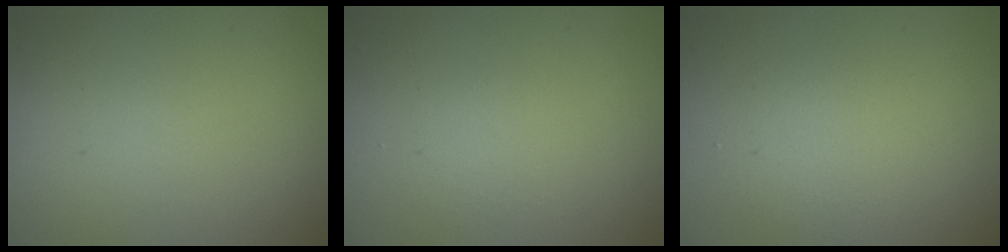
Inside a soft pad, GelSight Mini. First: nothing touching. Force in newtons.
{"total": 1.2, "press": 1.2, "slide": 0.0}
{"total": 2.7, "press": 2.7, "slide": 0.2}